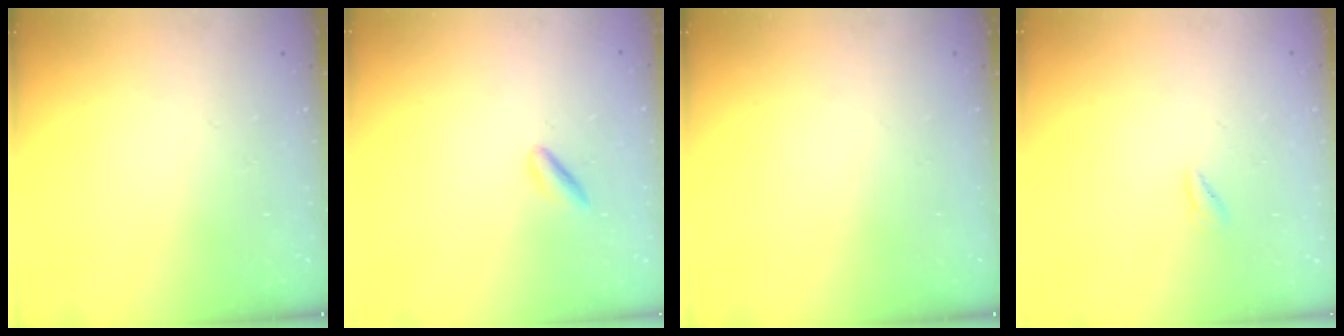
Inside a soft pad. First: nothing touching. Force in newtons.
{"total": 1.4, "press": 1.2, "slide": 0.8}
{"total": 0.0}
{"total": 1.1, "press": 0.8, "slide": 0.6}